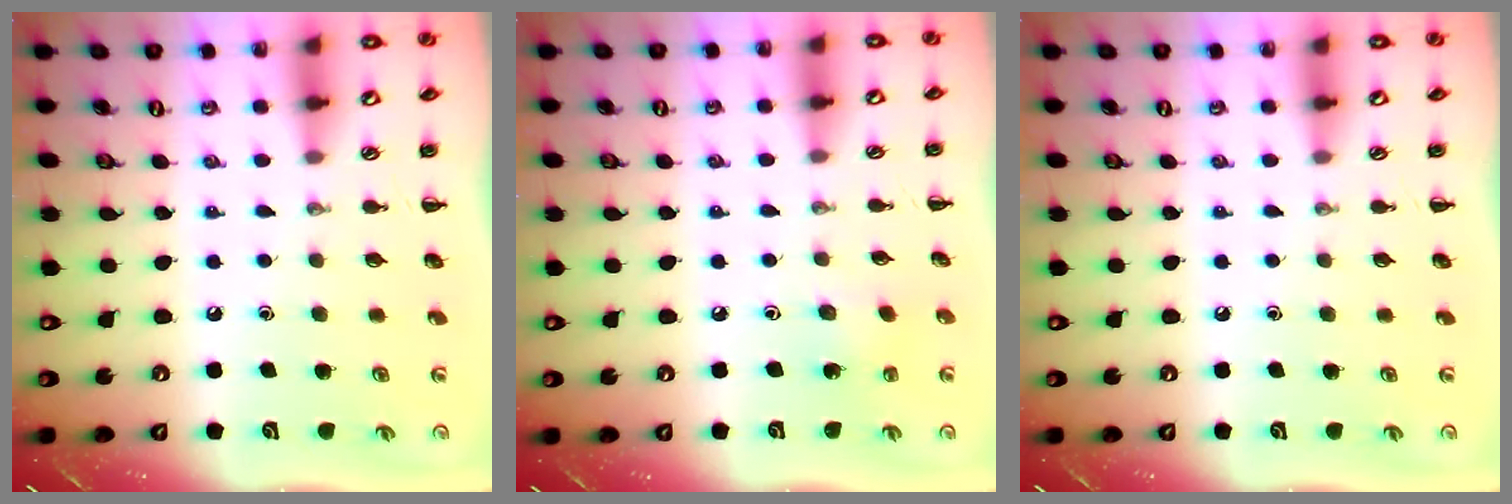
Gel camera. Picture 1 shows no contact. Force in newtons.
{"total": 2.9, "press": 2.8, "slide": 0.9}
{"total": 0.0}